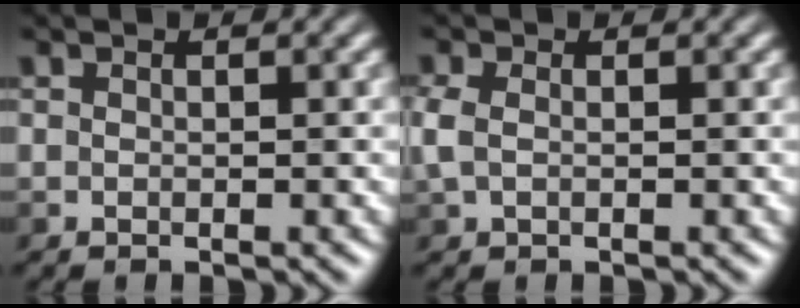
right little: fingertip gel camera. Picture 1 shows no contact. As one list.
[{"total": 1.8, "force": [0.0, 1.2, 1.2], "torque": [-0.035, 0.003, -0.002]}]